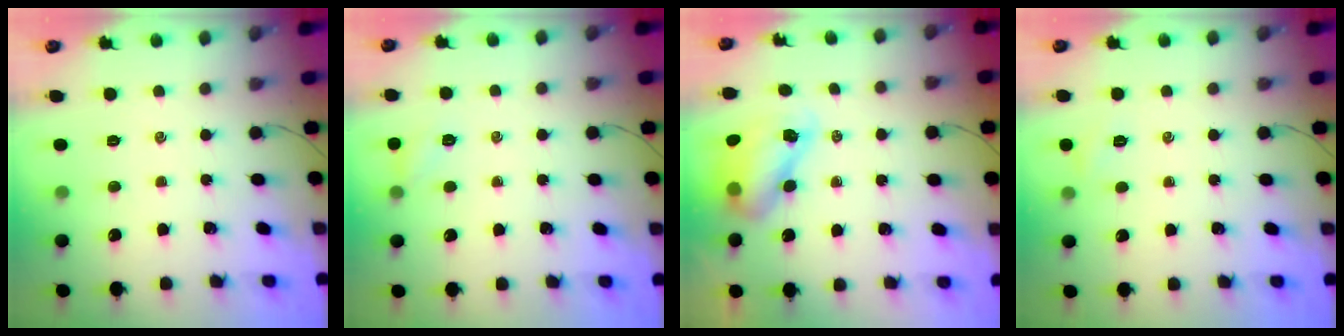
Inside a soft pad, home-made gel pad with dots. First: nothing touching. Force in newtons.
{"total": 4.2, "press": 4.0, "slide": 1.3}
{"total": 8.9, "press": 8.6, "slide": 2.2}
{"total": 3.1, "press": 3.0, "slide": 0.9}